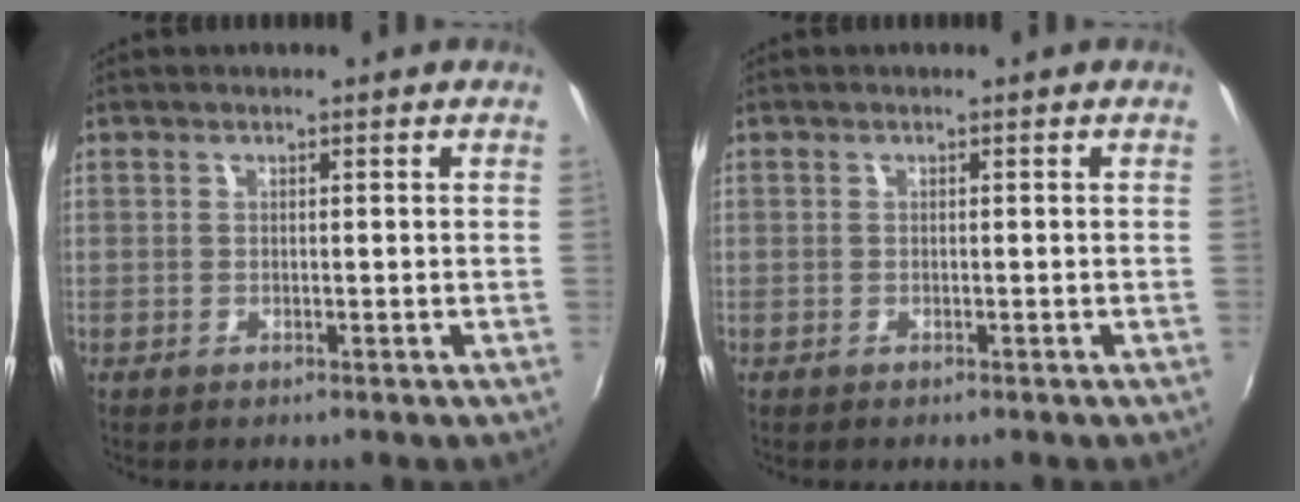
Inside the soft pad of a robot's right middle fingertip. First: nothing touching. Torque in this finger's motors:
{"motor_torque": [0.54, -1.60, 0.03, 0.03]}